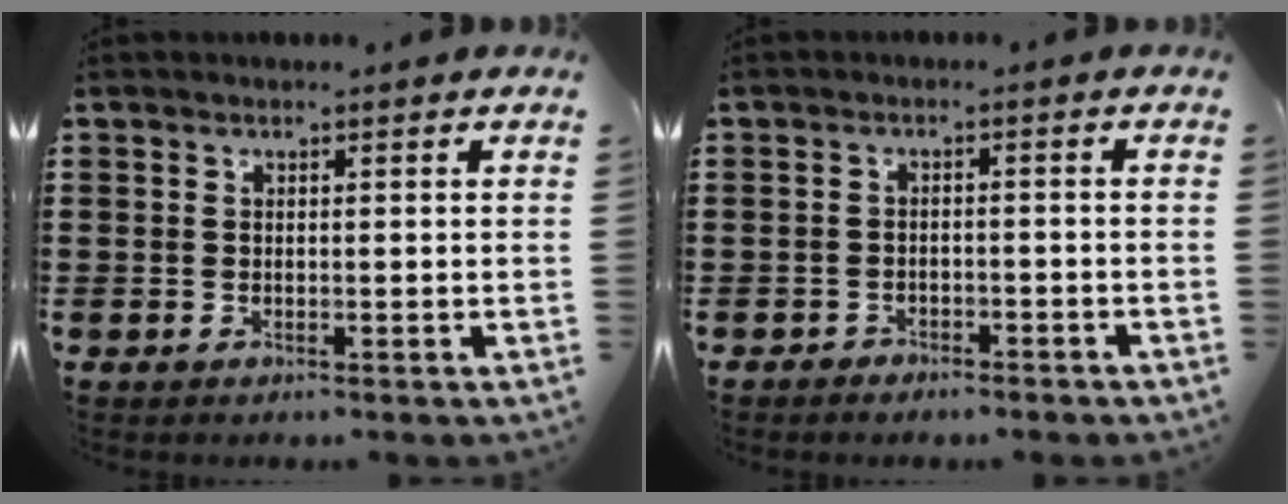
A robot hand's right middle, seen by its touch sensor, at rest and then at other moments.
{"total": 1.9, "force": [-1.8, 0.5, 0.0], "torque": [-0.005, 0.003, -0.041]}